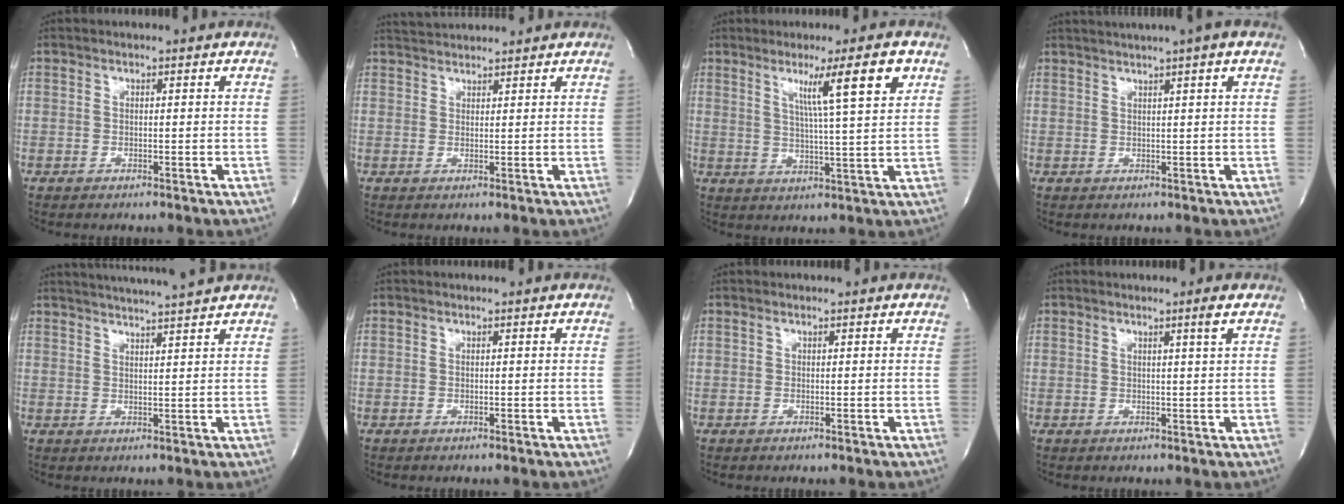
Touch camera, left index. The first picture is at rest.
{"total": 3.5, "force": [3.5, 0.0, 0.4], "torque": [-0.013, 0.025, 0.063]}
{"total": 8.8, "force": [4.1, -0.9, 7.7], "torque": [-0.123, -0.008, 0.064]}
{"total": 7.2, "force": [5.4, -0.9, 4.7], "torque": [-0.078, 0.023, 0.065]}
{"total": 10.0, "force": [9.2, -1.1, 3.8], "torque": [-0.068, 0.004, 0.122]}
{"total": 0.0}
{"total": 0.0}
{"total": 1.5, "force": [0.6, -0.8, 1.2], "torque": [-0.031, -0.012, 0.013]}